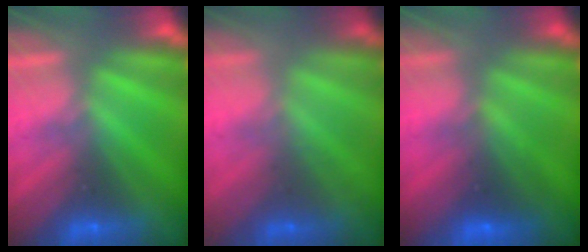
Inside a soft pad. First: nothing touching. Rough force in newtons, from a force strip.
{"total": 1.7}
{"total": 6.8}